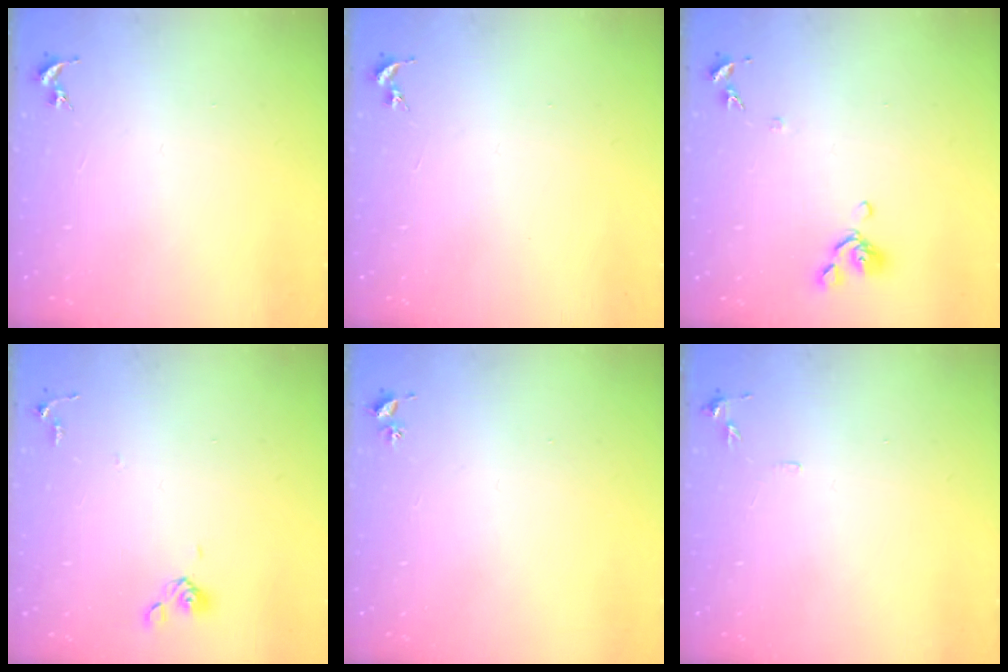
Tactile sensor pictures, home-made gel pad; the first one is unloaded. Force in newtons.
{"total": 0.0}
{"total": 8.0, "press": 7.9, "slide": 1.4}
{"total": 6.3, "press": 6.2, "slide": 1.1}
{"total": 2.6, "press": 2.6, "slide": 0.3}
{"total": 4.8, "press": 4.8, "slide": 0.7}